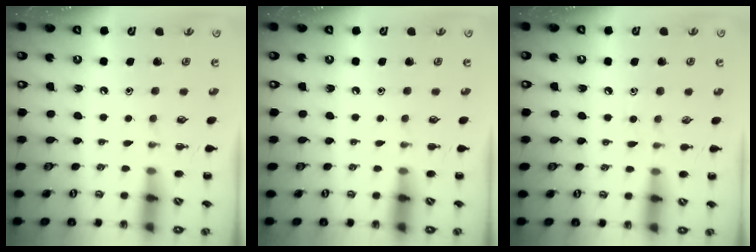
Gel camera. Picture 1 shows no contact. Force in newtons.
{"total": 0.0}
{"total": 6.0, "press": 5.6, "slide": 2.1}